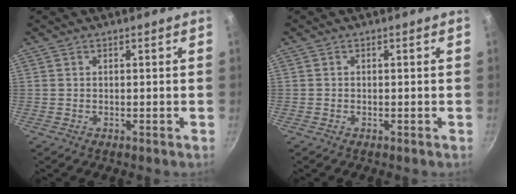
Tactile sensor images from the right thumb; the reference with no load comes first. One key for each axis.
{"total": 0.0}